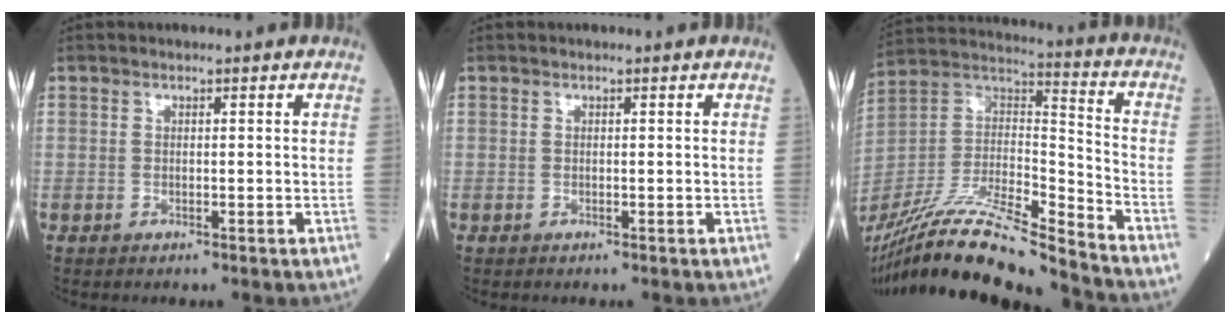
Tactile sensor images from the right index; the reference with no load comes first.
{"total": 0.0}
{"total": 22.9, "force": [-20.3, 0.5, 10.6], "torque": [-0.244, -0.009, -0.366]}